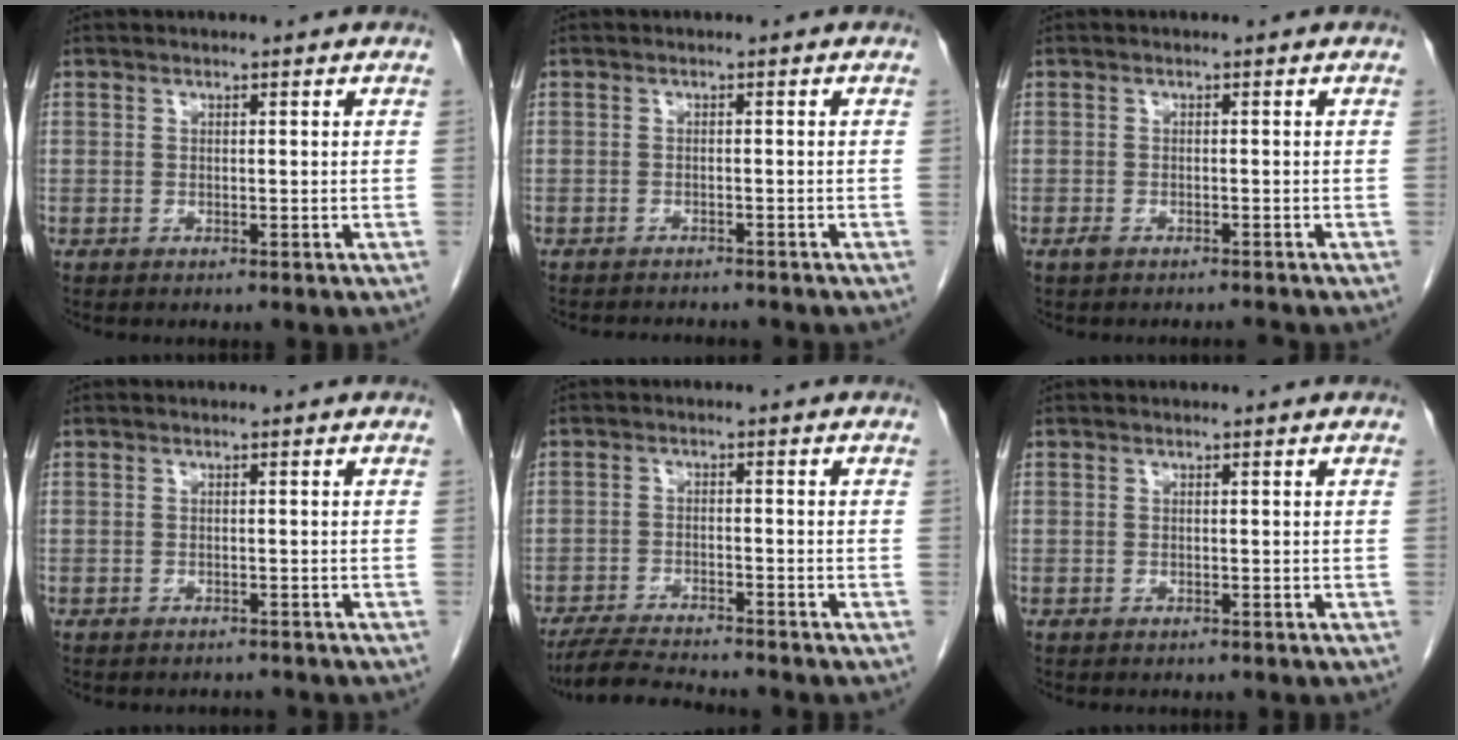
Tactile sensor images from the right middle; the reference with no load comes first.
{"total": 4.9, "force": [-4.7, 1.0, 1.2], "torque": [-0.012, -0.005, -0.062]}
{"total": 1.7, "force": [-1.5, 0.1, 0.8], "torque": [-0.021, -0.006, -0.024]}
{"total": 2.5, "force": [-2.3, 0.8, 0.1], "torque": [-0.001, -0.002, -0.030]}
{"total": 6.7, "force": [-6.3, 0.0, 2.2], "torque": [-0.038, -0.020, -0.109]}
{"total": 0.7, "force": [-0.6, 0.3, 0.1], "torque": [-0.006, 0.000, -0.011]}